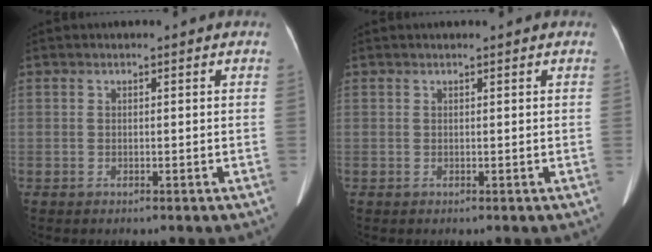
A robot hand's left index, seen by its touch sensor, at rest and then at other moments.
{"total": 0.8, "force": [0.7, 0.0, 0.4], "torque": [-0.005, 0.010, 0.012]}